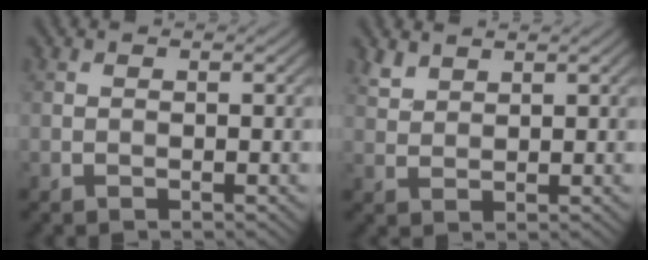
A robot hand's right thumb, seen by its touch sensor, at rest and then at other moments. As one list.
[{"total": 2.3, "force": [2.0, 0.8, 0.8], "torque": [-0.022, 0.002, 0.048]}]